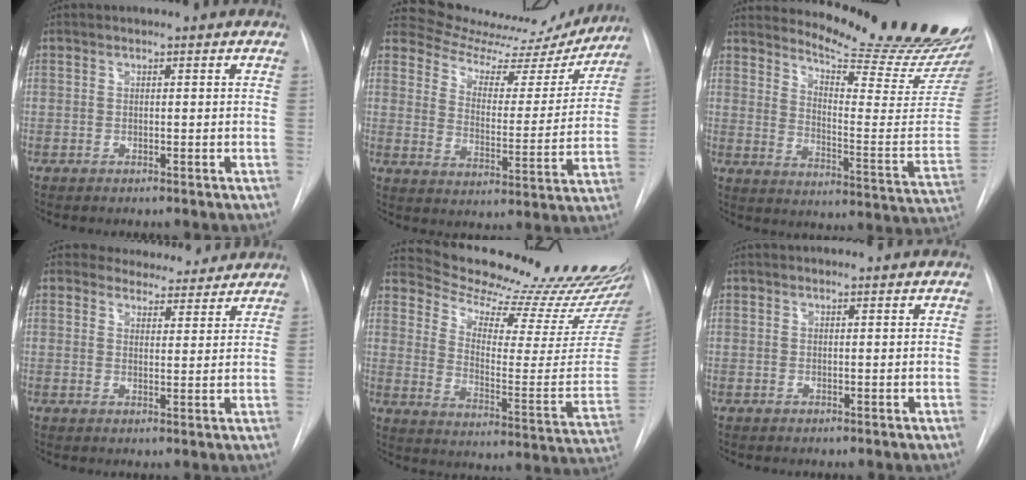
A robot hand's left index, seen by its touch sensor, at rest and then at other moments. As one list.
[{"total": 17.4, "force": [16.8, 4.2, 2.0], "torque": [-0.016, -0.046, 0.215]}, {"total": 22.1, "force": [20.9, 0.4, 7.3], "torque": [-0.113, -0.146, 0.260]}, {"total": 7.9, "force": [7.4, 2.8, 0.7], "torque": [0.007, -0.004, 0.083]}, {"total": 27.1, "force": [25.8, 2.2, 8.0], "torque": [-0.116, -0.143, 0.324]}, {"total": 1.6, "force": [1.6, 0.2, 0.0], "torque": [-0.008, 0.009, 0.018]}]